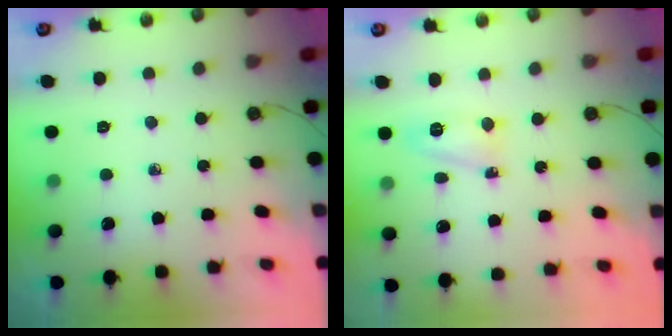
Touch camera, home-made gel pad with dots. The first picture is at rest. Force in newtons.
{"total": 7.0, "press": 7.0, "slide": 0.4}